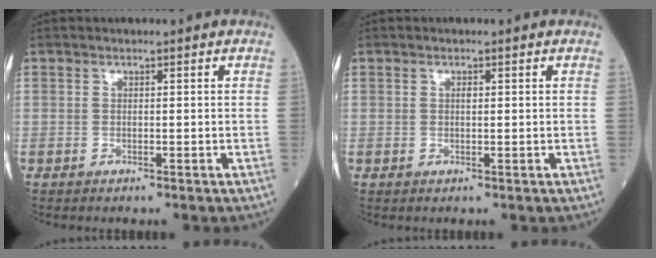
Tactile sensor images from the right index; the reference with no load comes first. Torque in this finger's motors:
{"motor_torque": [0.19, 0.03, -0.03, 0.00]}